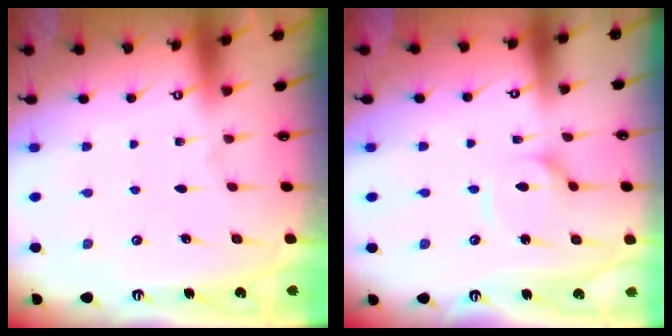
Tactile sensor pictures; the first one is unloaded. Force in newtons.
{"total": 4.3, "press": 4.2, "slide": 0.3}